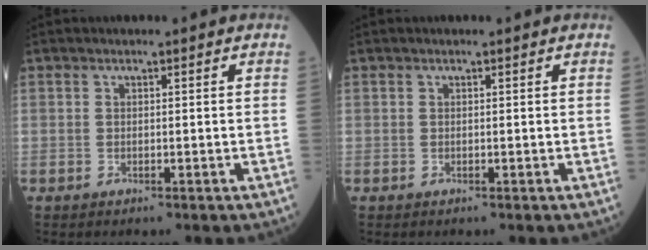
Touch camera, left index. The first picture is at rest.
{"total": 0.0}